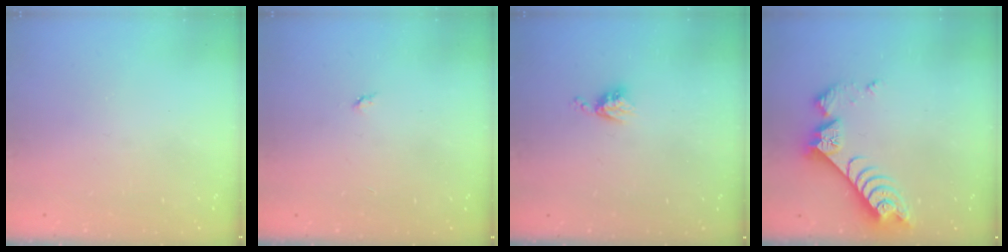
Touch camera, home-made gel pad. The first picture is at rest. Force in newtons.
{"total": 2.8, "press": 2.8, "slide": 0.4}
{"total": 3.6, "press": 3.6, "slide": 0.4}
{"total": 8.4, "press": 8.4, "slide": 0.3}